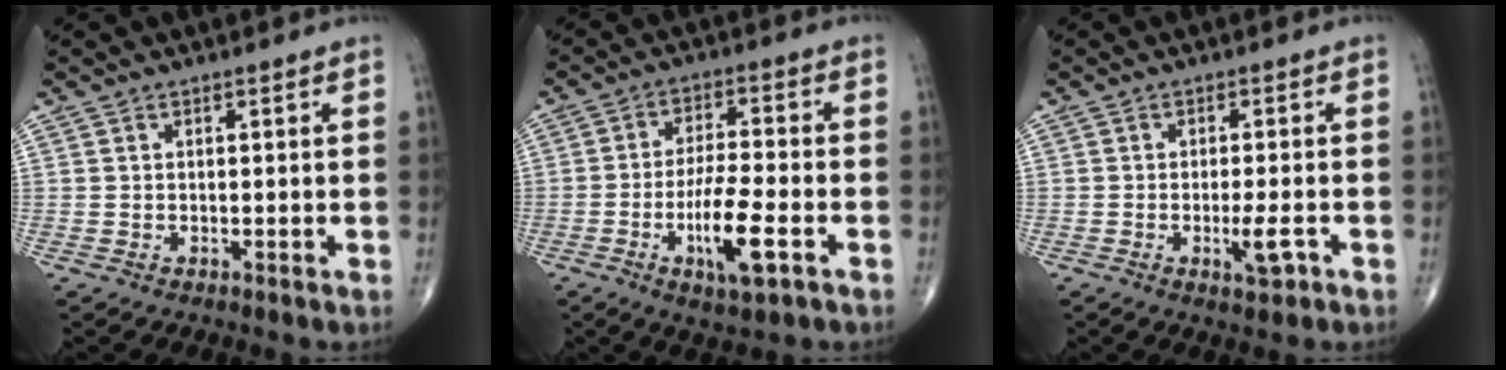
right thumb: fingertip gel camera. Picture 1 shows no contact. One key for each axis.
{"total": 10.7, "fx": -4.1, "fy": 2.7, "fz": 9.5, "tx": -0.177, "ty": 0.013, "tz": -0.071}
{"total": 3.9, "fx": -1.6, "fy": 1.0, "fz": 3.4, "tx": -0.052, "ty": 0.000, "tz": -0.023}